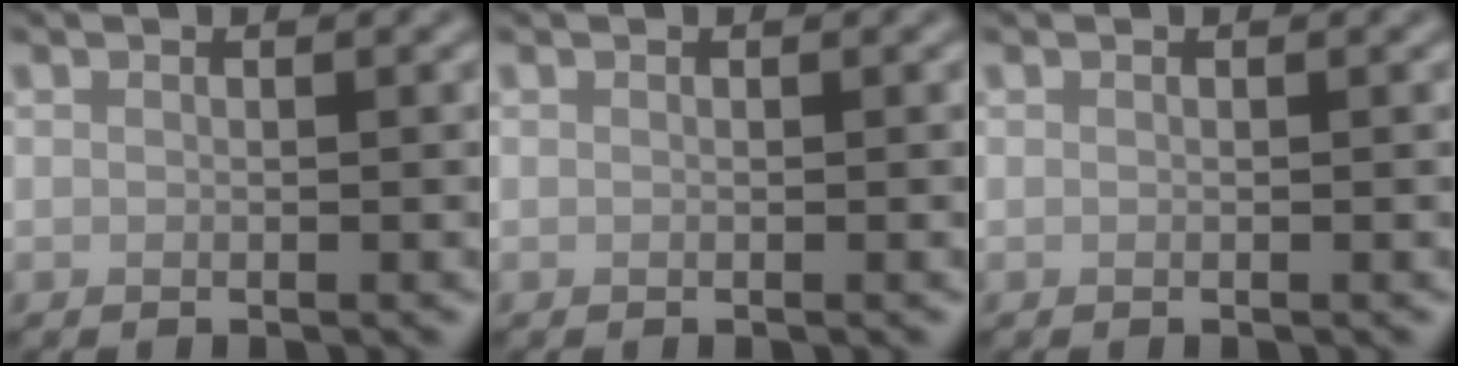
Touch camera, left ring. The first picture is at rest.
{"total": 0.0}
{"total": 0.0}